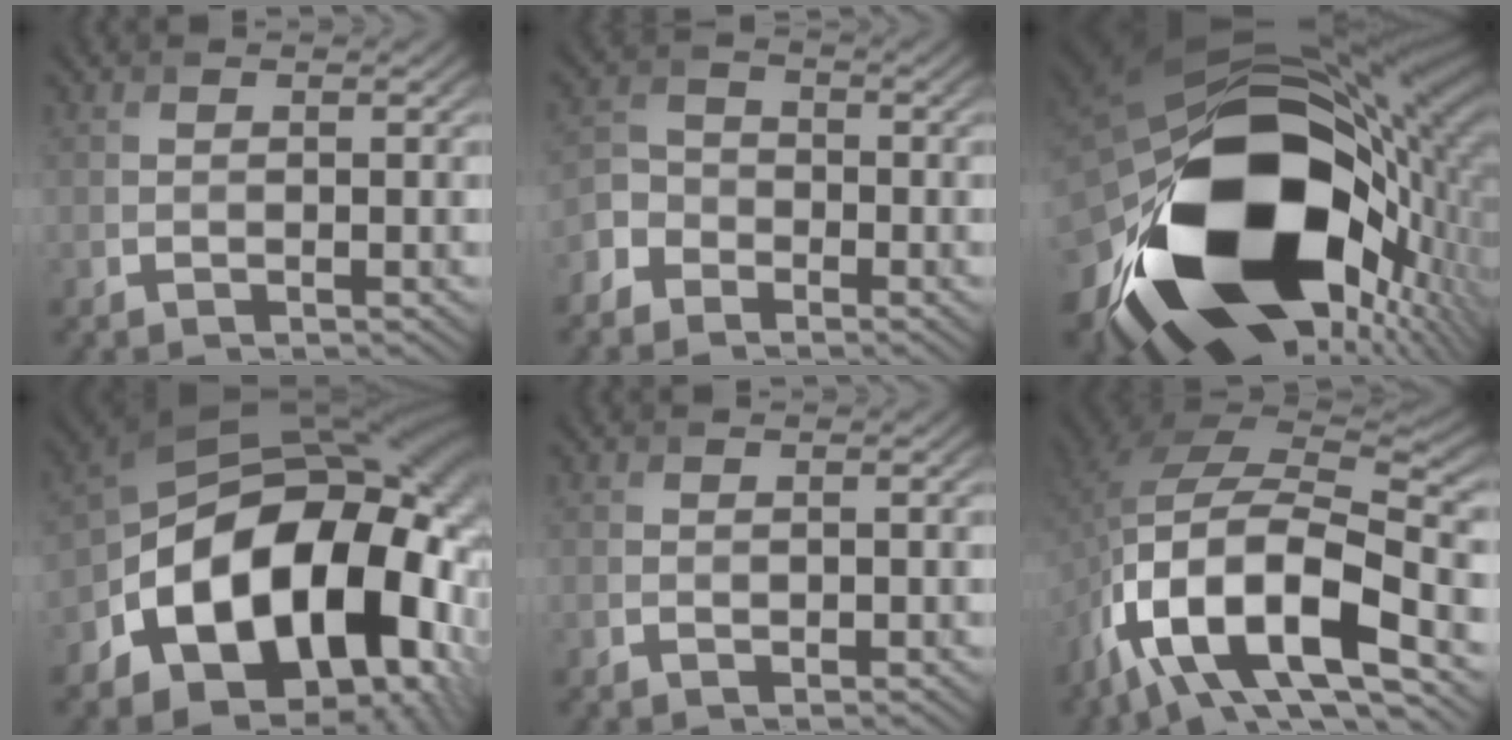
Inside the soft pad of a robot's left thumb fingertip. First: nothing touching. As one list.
[{"total": 4.3, "force": [-3.1, 2.7, 1.0], "torque": [-0.031, 0.000, -0.073]}, {"total": 23.1, "force": [-6.4, 15.2, 16.2], "torque": [-0.353, -0.088, -0.064]}, {"total": 19.8, "force": [-6.7, 12.6, 13.8], "torque": [-0.215, -0.030, -0.097]}, {"total": 0.0}, {"total": 16.9, "force": [-7.6, 7.5, 13.1], "torque": [-0.275, -0.017, -0.142]}]